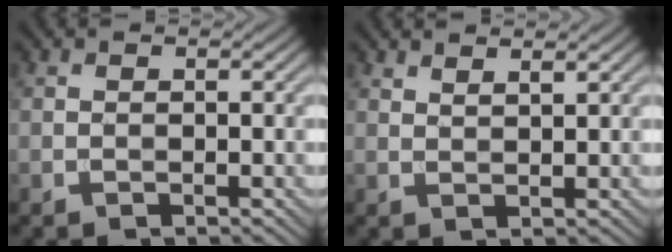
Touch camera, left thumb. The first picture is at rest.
{"total": 1.8, "force": [1.5, 0.2, 0.9], "torque": [-0.019, -0.004, 0.031]}